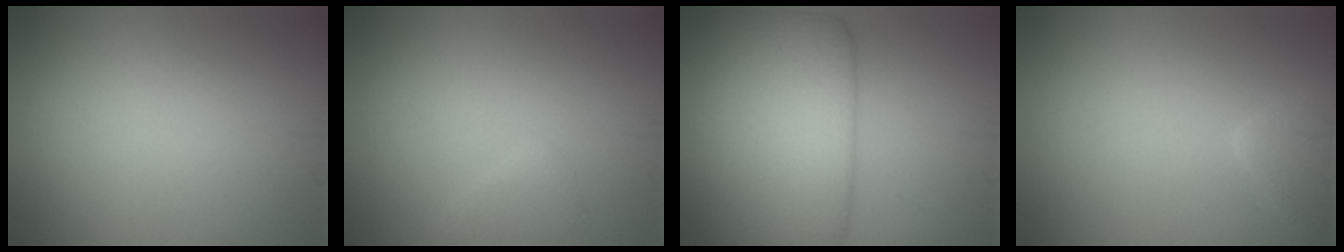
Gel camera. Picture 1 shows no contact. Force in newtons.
{"total": 1.1, "press": 1.1, "slide": 0.1}
{"total": 11.0, "press": 11.0, "slide": 0.2}
{"total": 2.3, "press": 2.3, "slide": 0.2}